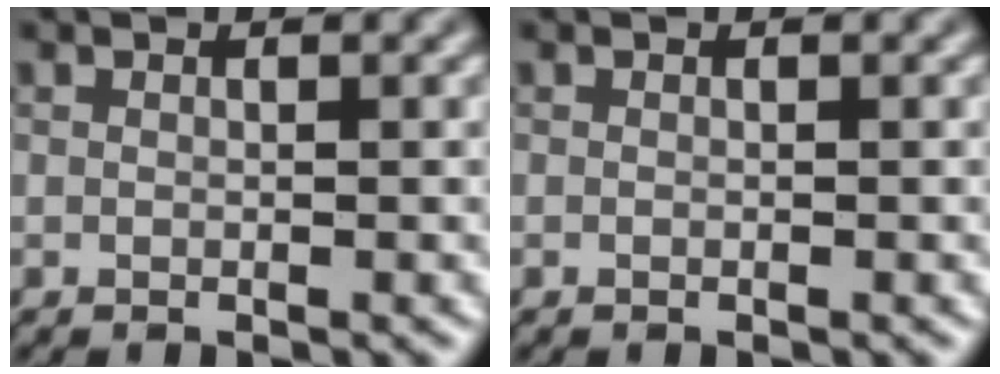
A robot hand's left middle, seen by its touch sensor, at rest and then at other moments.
{"total": 0.0}